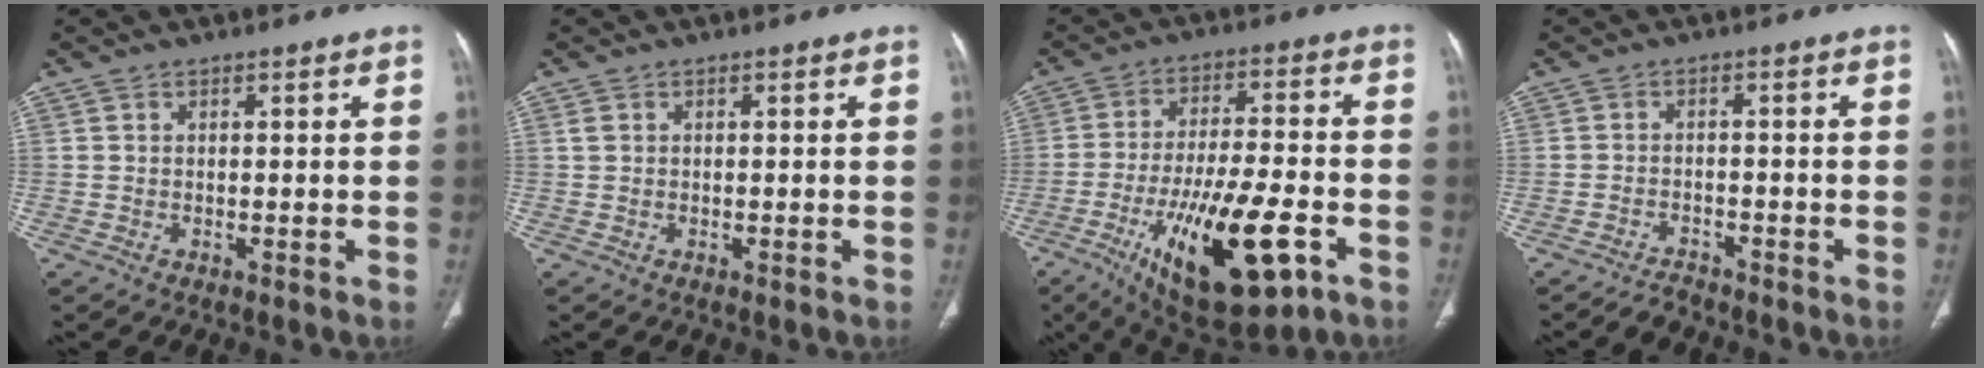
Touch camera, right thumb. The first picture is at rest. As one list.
[{"total": 1.0, "force": [0.4, 0.8, 0.6], "torque": [-0.007, 0.003, 0.009]}, {"total": 21.6, "force": [-8.7, 7.5, 18.2], "torque": [-0.311, 0.015, -0.129]}, {"total": 2.5, "force": [-2.4, 0.7, 0.1], "torque": [-0.010, 0.009, -0.042]}]